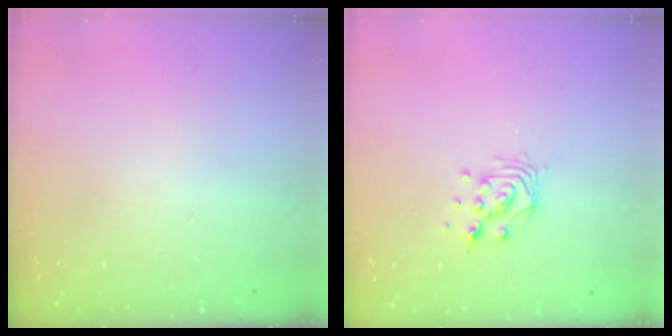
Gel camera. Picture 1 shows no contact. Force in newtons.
{"total": 8.2, "press": 8.2, "slide": 0.6}